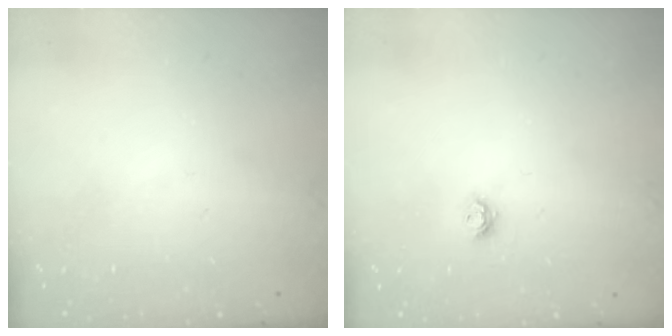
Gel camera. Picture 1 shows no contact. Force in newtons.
{"total": 4.3, "press": 4.3, "slide": 0.6}